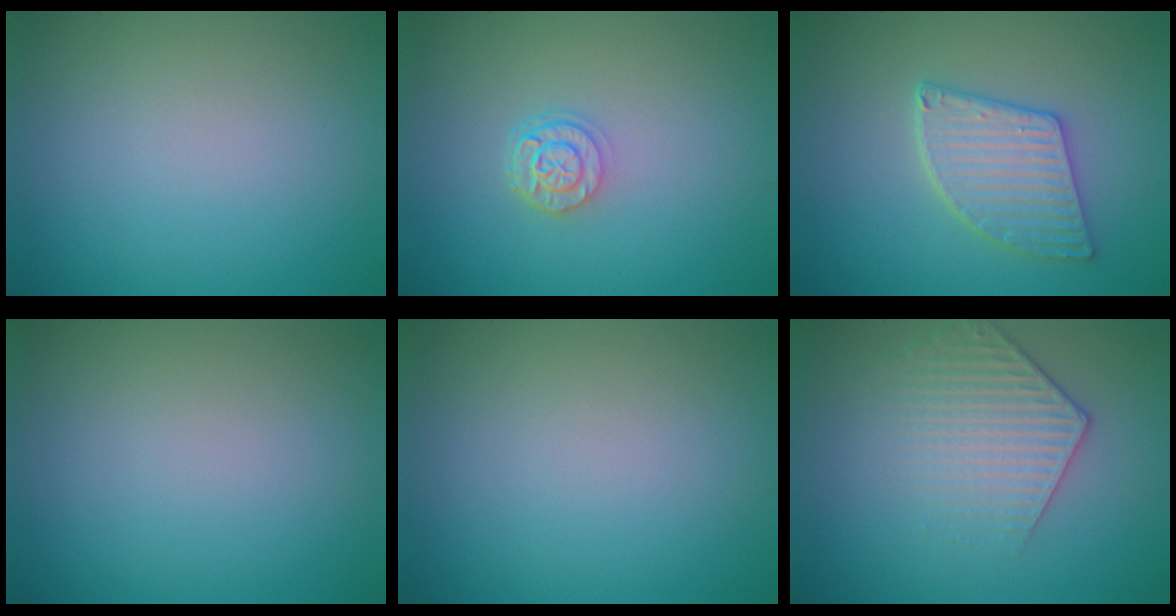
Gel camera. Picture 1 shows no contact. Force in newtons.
{"total": 2.3, "press": 1.9, "slide": 1.4}
{"total": 4.1, "press": 3.6, "slide": 1.8}
{"total": 0.0}
{"total": 0.0}
{"total": 3.1, "press": 2.9, "slide": 1.2}